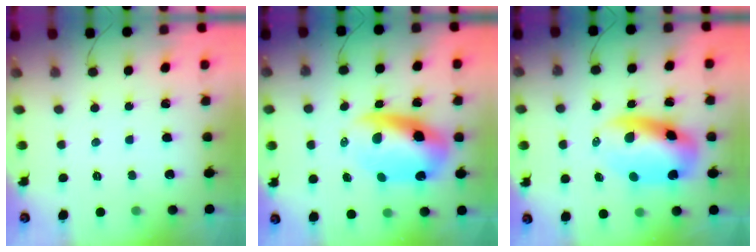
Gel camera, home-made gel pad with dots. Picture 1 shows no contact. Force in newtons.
{"total": 12.5, "press": 12.1, "slide": 3.5}
{"total": 11.5, "press": 11.2, "slide": 2.9}